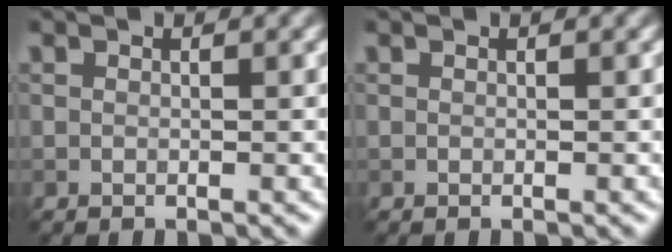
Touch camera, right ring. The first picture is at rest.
{"total": 0.0}